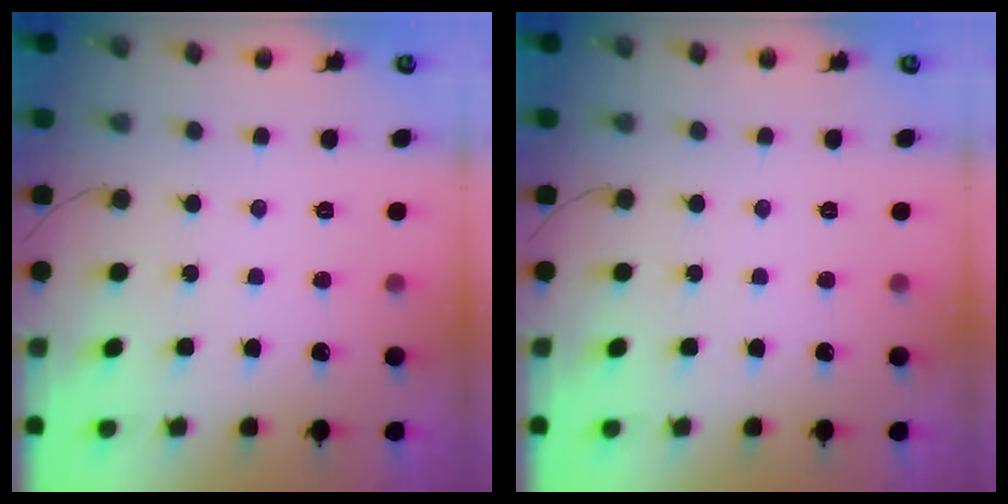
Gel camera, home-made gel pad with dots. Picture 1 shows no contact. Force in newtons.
{"total": 0.0}